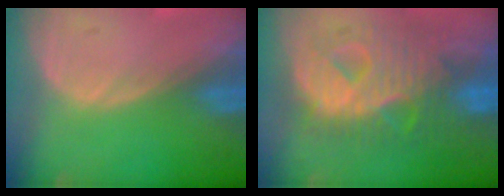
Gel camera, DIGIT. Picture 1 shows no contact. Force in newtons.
{"total": 12.1, "press": 12.0, "slide": 1.3}